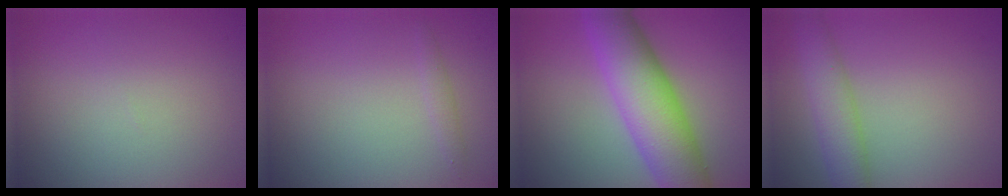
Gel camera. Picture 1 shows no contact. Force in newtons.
{"total": 0.8, "press": 0.8, "slide": 0.1}
{"total": 9.7, "press": 9.7, "slide": 0.2}
{"total": 4.0, "press": 4.0, "slide": 0.1}